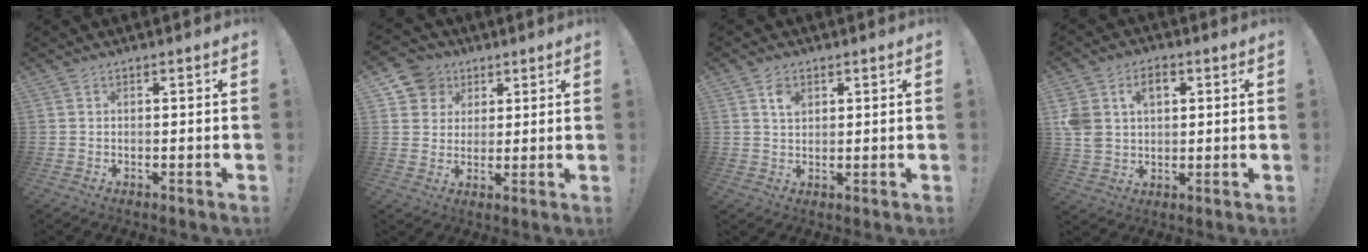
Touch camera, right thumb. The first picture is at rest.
{"total": 8.4, "force": [3.6, 7.4, 1.5], "torque": [-0.026, -0.019, 0.076]}
{"total": 3.3, "force": [1.6, 2.2, 1.8], "torque": [-0.020, -0.006, 0.027]}
{"total": 9.1, "force": [3.0, 7.0, 4.9], "torque": [-0.089, -0.006, 0.055]}